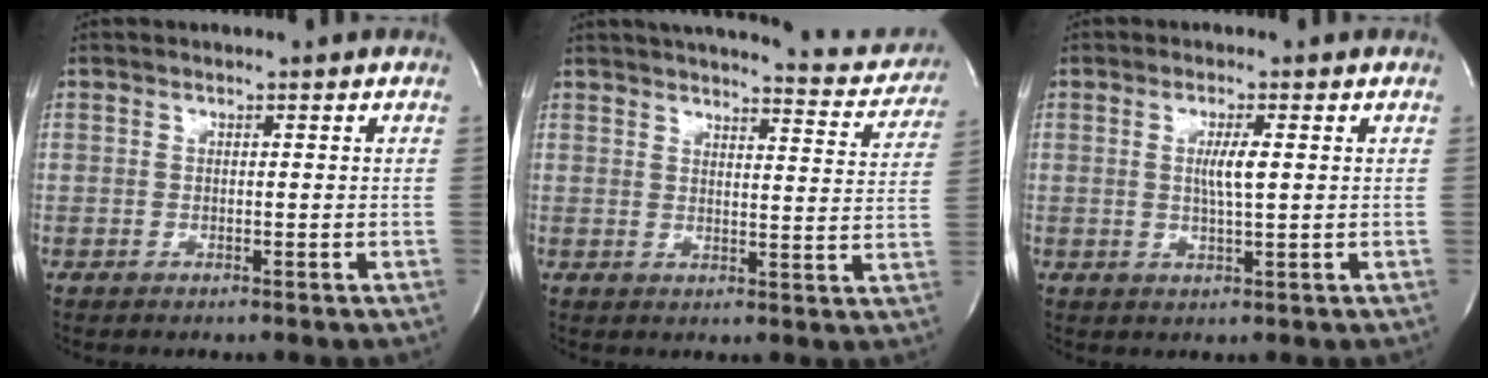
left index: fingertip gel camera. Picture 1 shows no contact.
{"total": 16.9, "force": [15.8, 2.9, 5.3], "torque": [-0.059, -0.031, 0.178]}
{"total": 3.3, "force": [0.6, 0.1, 3.2], "torque": [-0.063, -0.004, 0.010]}